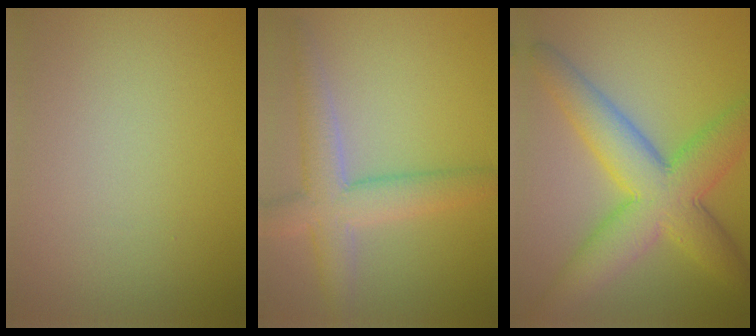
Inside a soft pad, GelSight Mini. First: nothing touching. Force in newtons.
{"total": 5.1, "press": 5.1, "slide": 0.3}
{"total": 8.7, "press": 8.7, "slide": 0.2}